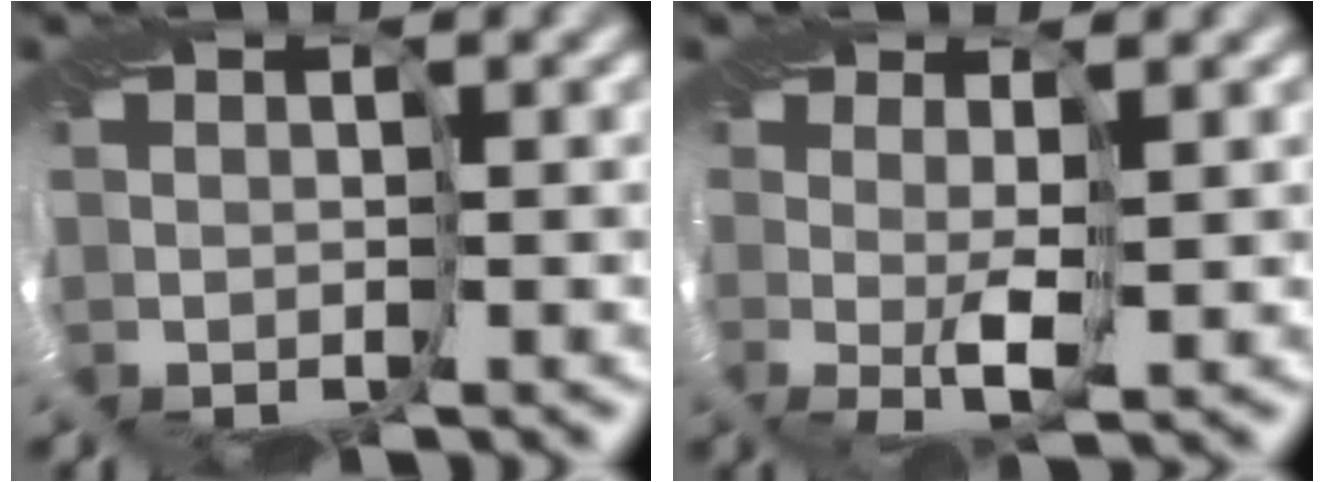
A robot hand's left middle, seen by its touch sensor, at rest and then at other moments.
{"total": 1.6, "force": [0.6, -1.5, 0.3], "torque": [-0.009, -0.006, 0.013]}